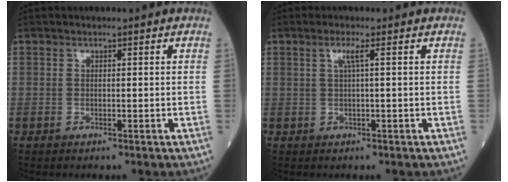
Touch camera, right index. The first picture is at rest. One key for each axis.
{"total": 1.7, "fx": 0.5, "fy": -0.3, "fz": 1.6, "tx": -0.036, "ty": 0.002, "tz": 0.011}